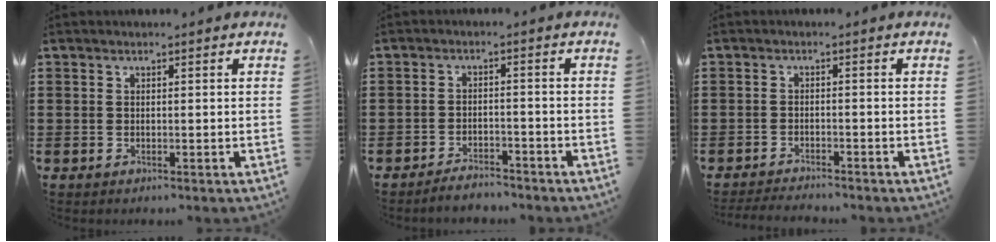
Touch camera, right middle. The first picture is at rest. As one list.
[{"total": 2.9, "force": [-2.9, 0.3, 0.4], "torque": [-0.011, 0.002, -0.059]}, {"total": 2.3, "force": [-2.3, 0.2, 0.2], "torque": [-0.007, -0.001, -0.048]}]